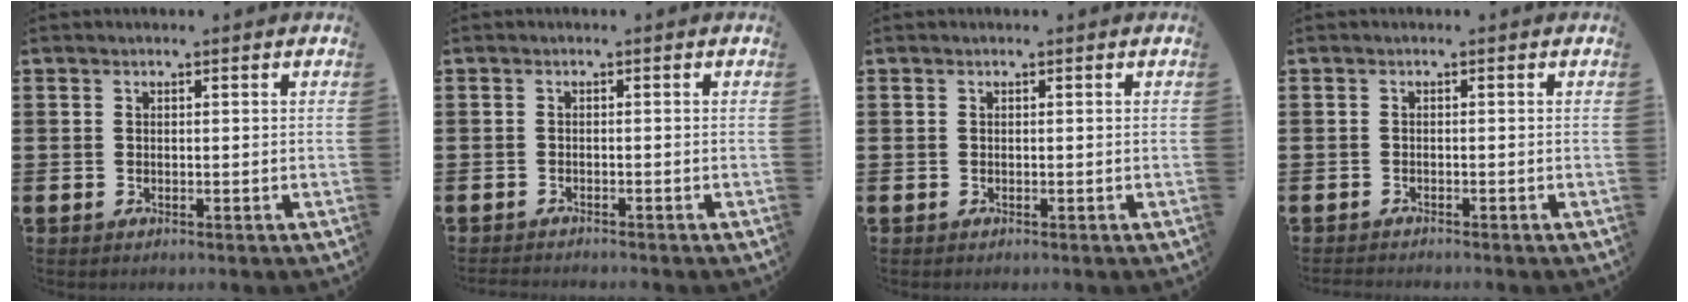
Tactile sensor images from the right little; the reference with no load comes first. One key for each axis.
{"total": 0.9, "fx": -0.9, "fy": -0.1, "fz": 0.0, "tx": -0.002, "ty": -0.002, "tz": -0.018}
{"total": 0.0}
{"total": 0.7, "fx": -0.7, "fy": -0.1, "fz": 0.0, "tx": -0.001, "ty": -0.002, "tz": -0.015}